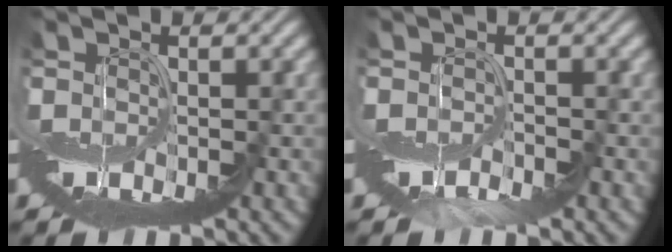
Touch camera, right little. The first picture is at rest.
{"total": 0.9, "force": [-0.6, -0.2, -0.6], "torque": [0.007, -0.002, -0.012]}